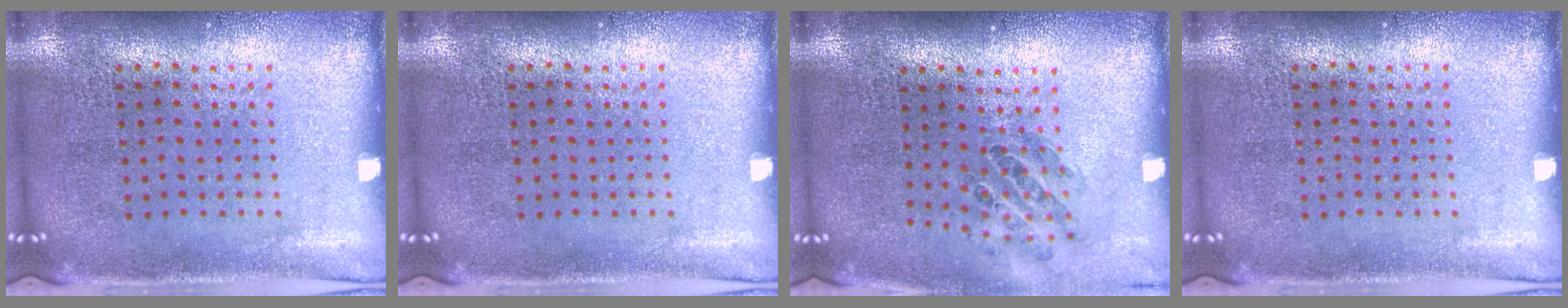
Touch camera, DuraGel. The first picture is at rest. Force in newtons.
{"total": 0.0}
{"total": 0.9, "press": 0.9, "slide": 0.2}
{"total": 0.0}